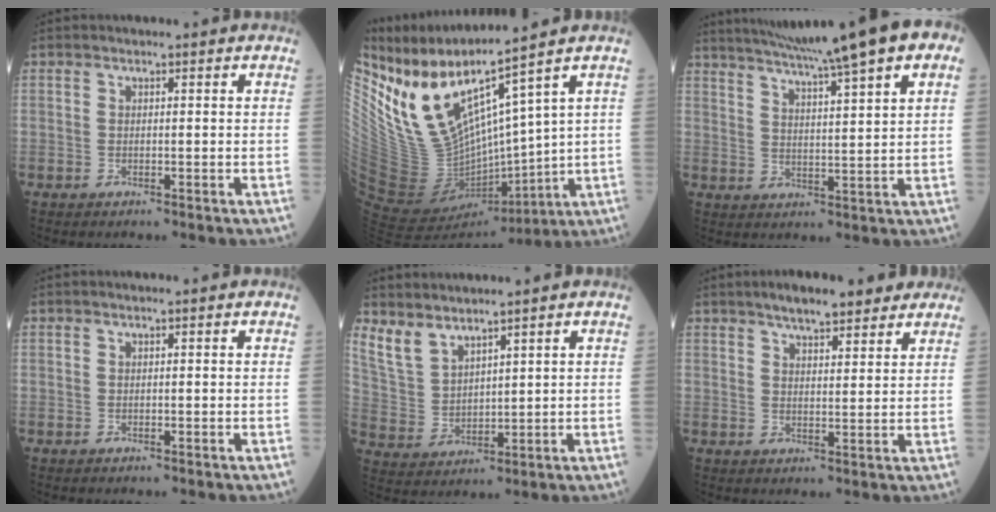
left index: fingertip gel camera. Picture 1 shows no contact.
{"total": 12.8, "force": [9.3, 2.0, 8.5], "torque": [-0.166, -0.030, 0.202]}
{"total": 18.7, "force": [13.7, 0.7, 12.7], "torque": [-0.206, 0.028, 0.184]}
{"total": 0.0}
{"total": 5.5, "force": [4.7, 2.3, 1.7], "torque": [-0.053, -0.004, 0.116]}
{"total": 8.3, "force": [6.6, 2.3, 4.6], "torque": [-0.061, 0.017, 0.092]}